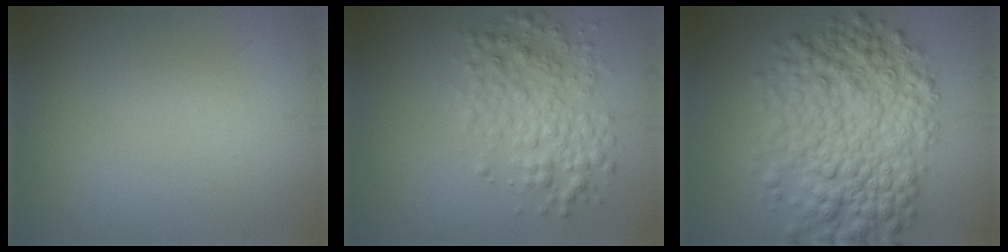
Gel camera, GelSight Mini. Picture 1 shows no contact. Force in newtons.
{"total": 4.0, "press": 4.0, "slide": 0.1}
{"total": 9.1, "press": 9.1, "slide": 0.1}